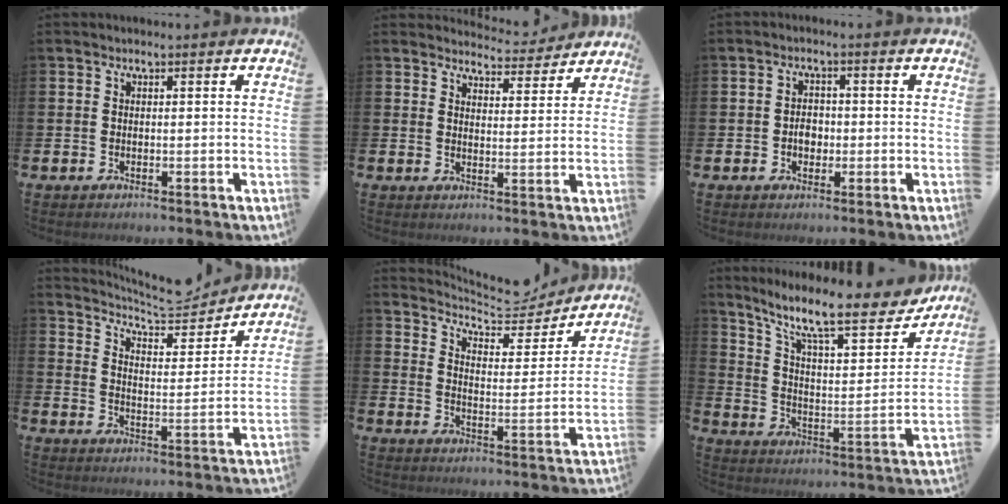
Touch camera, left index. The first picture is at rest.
{"total": 4.1, "force": [4.0, 0.7, 0.0], "torque": [-0.002, -0.032, 0.068]}
{"total": 2.4, "force": [-0.5, 1.8, 1.5], "torque": [-0.012, -0.001, -0.016]}
{"total": 6.4, "force": [6.2, 1.2, 1.1], "torque": [-0.047, -0.047, 0.106]}
{"total": 6.4, "force": [6.0, 1.9, 1.2], "torque": [-0.043, -0.049, 0.098]}
{"total": 13.2, "force": [10.5, 3.3, 7.4], "torque": [-0.153, -0.064, 0.173]}